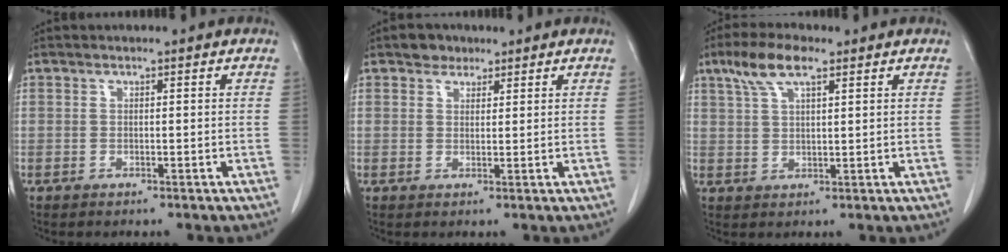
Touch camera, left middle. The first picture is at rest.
{"total": 2.6, "force": [1.8, 1.7, 0.5], "torque": [-0.009, 0.005, 0.028]}
{"total": 6.5, "force": [4.0, 1.7, 4.8], "torque": [-0.107, 0.019, 0.079]}